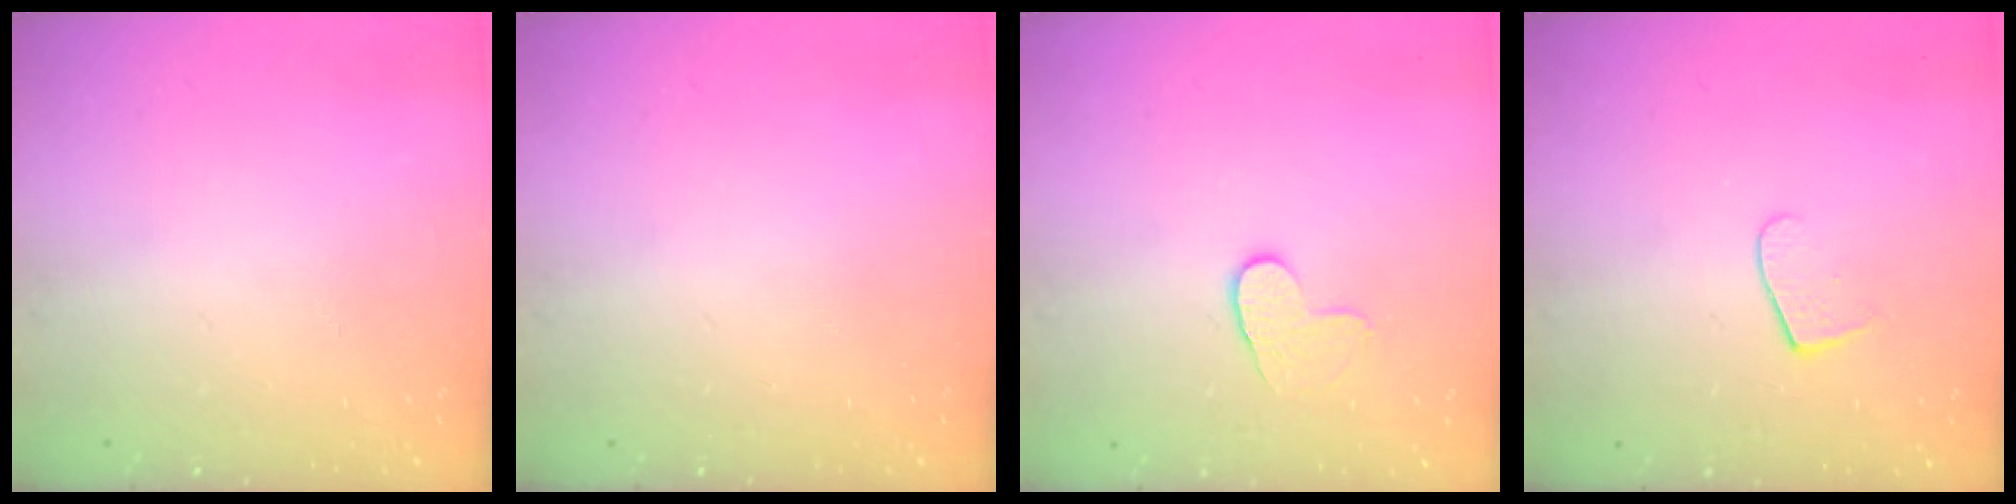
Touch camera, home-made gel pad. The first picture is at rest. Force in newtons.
{"total": 0.0}
{"total": 4.3, "press": 4.3, "slide": 0.4}
{"total": 5.8, "press": 5.8, "slide": 0.7}